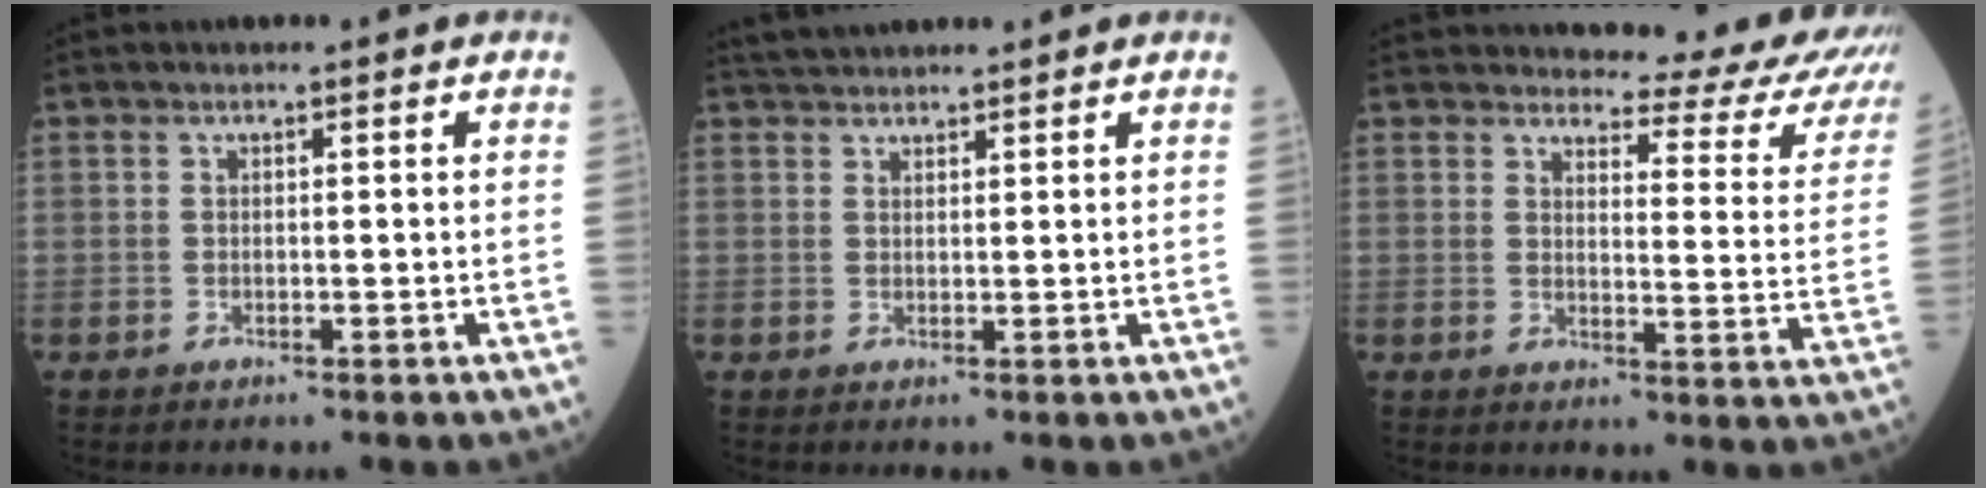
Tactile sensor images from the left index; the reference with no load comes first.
{"total": 4.0, "force": [3.8, 0.6, 1.2], "torque": [-0.021, 0.030, 0.069]}
{"total": 16.8, "force": [16.0, 2.4, 4.5], "torque": [-0.033, -0.090, 0.158]}